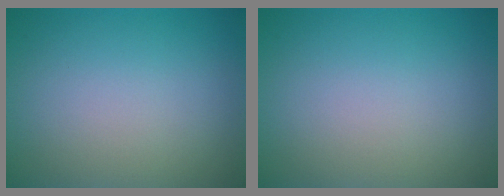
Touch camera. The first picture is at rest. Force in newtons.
{"total": 0.0}